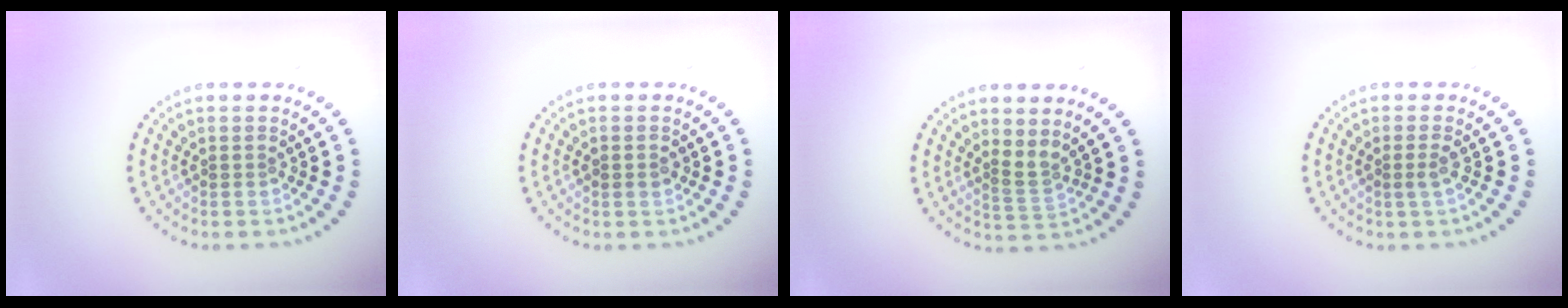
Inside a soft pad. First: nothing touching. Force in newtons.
{"total": 1.0, "press": 1.0, "slide": 0.3}
{"total": 1.9, "press": 1.2, "slide": 1.5}
{"total": 1.2, "press": 0.9, "slide": 0.8}